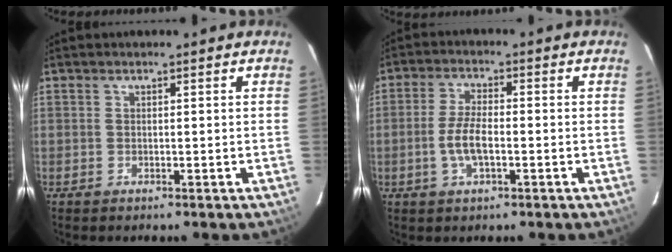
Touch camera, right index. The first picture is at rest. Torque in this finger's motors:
{"motor_torque": [0.62, -0.44, 0.44, 0.12]}